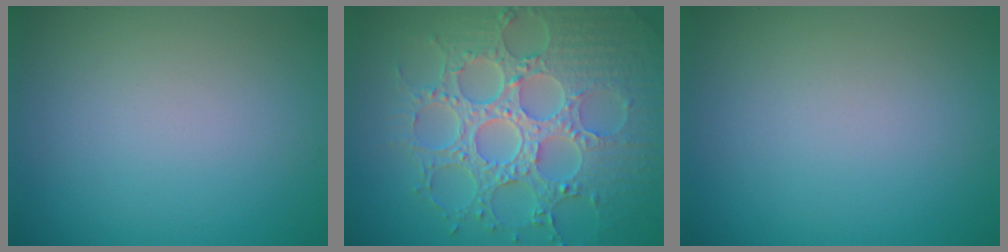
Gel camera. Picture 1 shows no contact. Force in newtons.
{"total": 8.8, "press": 6.5, "slide": 5.8}
{"total": 0.0}